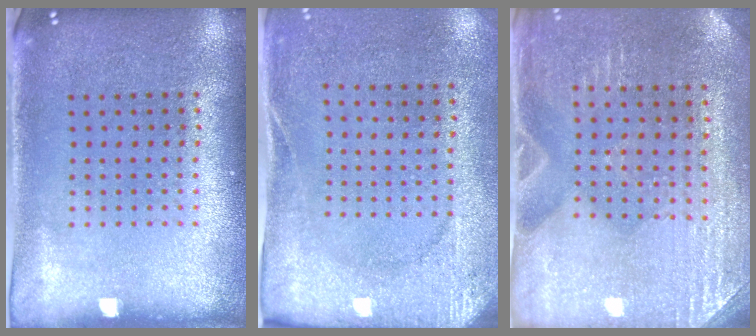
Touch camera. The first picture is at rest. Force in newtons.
{"total": 2.7, "press": 2.2, "slide": 1.7}
{"total": 3.0, "press": 2.9, "slide": 0.6}